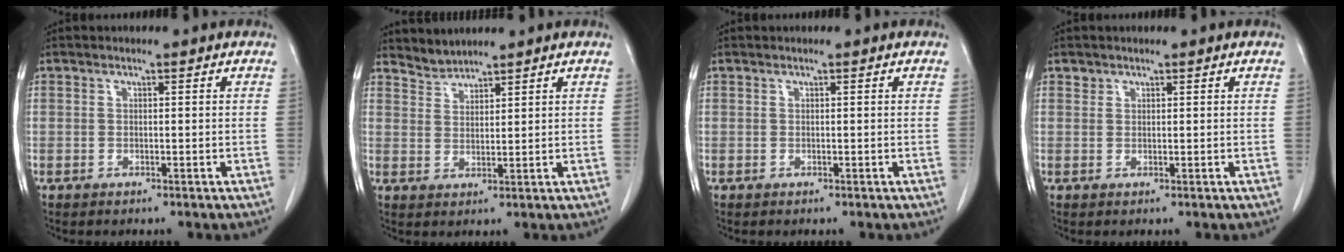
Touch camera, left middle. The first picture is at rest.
{"total": 2.6, "force": [2.5, 0.2, -0.6], "torque": [0.008, 0.002, 0.055]}
{"total": 0.0}
{"total": 0.8, "force": [0.6, 0.5, 0.0], "torque": [0.006, 0.001, 0.008]}